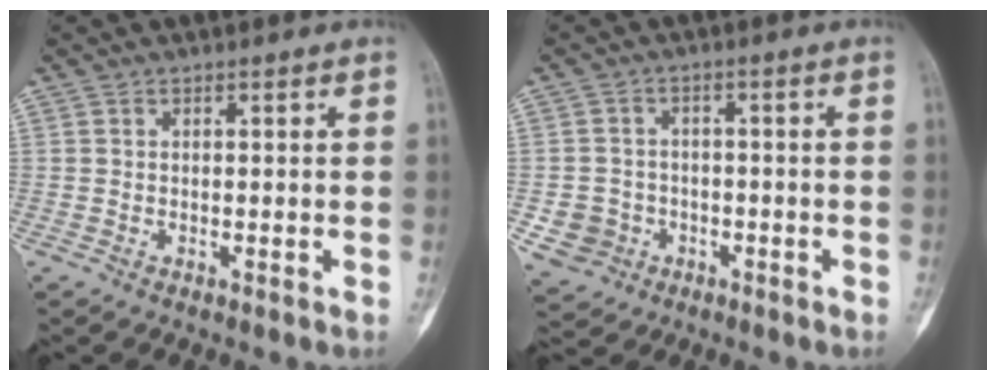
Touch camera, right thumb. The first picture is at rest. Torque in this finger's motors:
{"motor_torque": [0.94, 0.55, 0.36, -0.72, -0.05]}